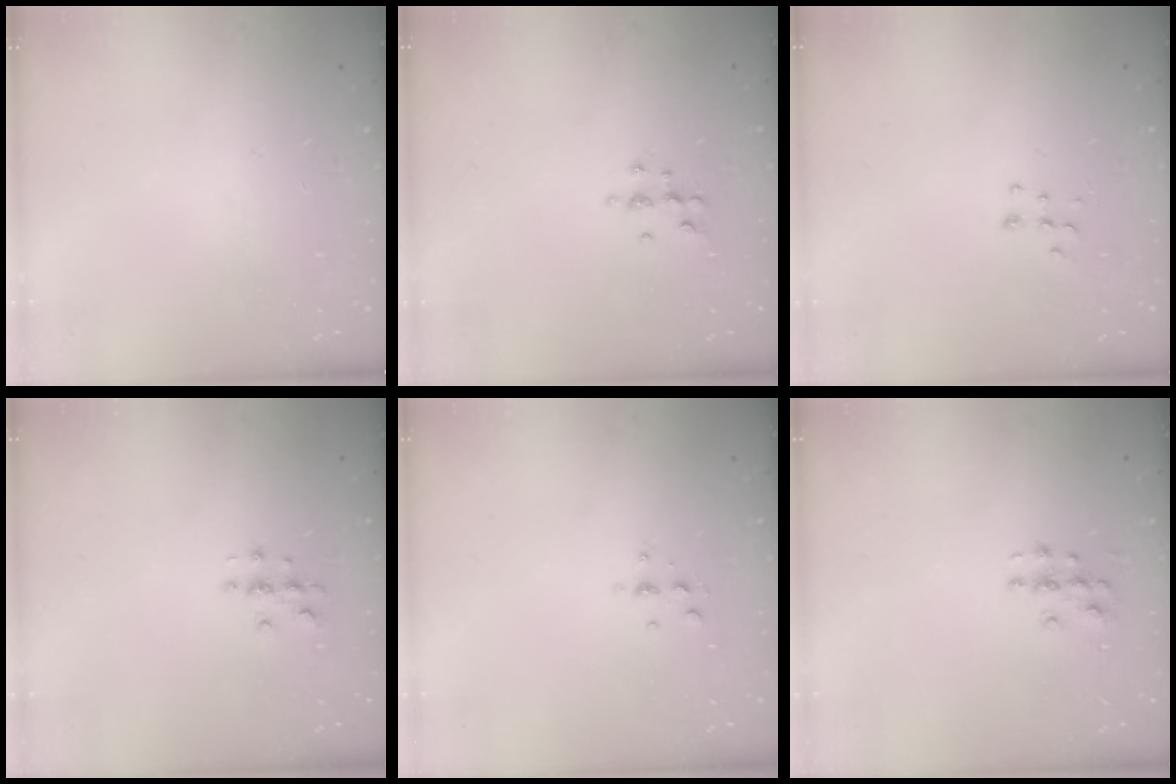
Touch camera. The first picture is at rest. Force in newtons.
{"total": 4.9, "press": 4.8, "slide": 0.7}
{"total": 6.2, "press": 6.1, "slide": 0.7}
{"total": 2.7, "press": 2.7, "slide": 0.3}
{"total": 3.0, "press": 3.0, "slide": 0.4}
{"total": 3.6, "press": 3.6, "slide": 0.3}